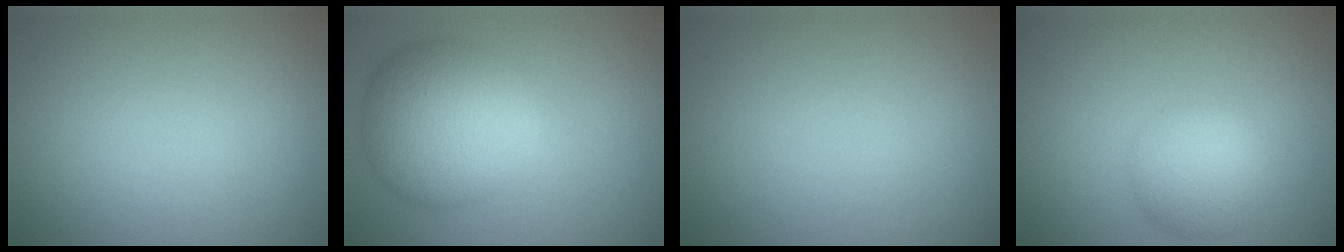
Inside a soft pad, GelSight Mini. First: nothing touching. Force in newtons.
{"total": 8.4, "press": 8.4, "slide": 0.3}
{"total": 0.0}
{"total": 4.4, "press": 4.4, "slide": 0.1}